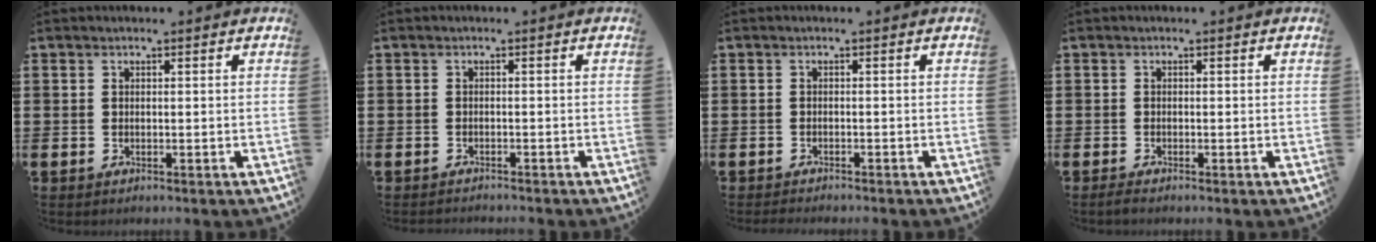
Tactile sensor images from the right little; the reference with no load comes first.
{"total": 0.7, "force": [-0.7, -0.1, -0.1], "torque": [0.000, -0.001, -0.014]}
{"total": 0.7, "force": [-0.7, -0.1, 0.0], "torque": [0.000, -0.002, -0.015]}
{"total": 0.6, "force": [-0.5, 0.0, 0.4], "torque": [-0.008, -0.002, -0.010]}